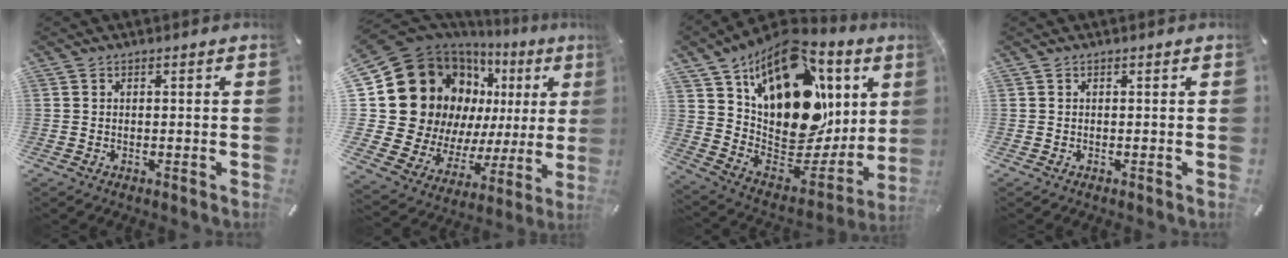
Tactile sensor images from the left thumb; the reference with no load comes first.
{"total": 25.1, "force": [6.8, 19.2, 14.6], "torque": [-0.256, -0.068, 0.161]}
{"total": 23.1, "force": [9.5, 14.4, 15.4], "torque": [-0.247, -0.076, 0.177]}
{"total": 0.0}